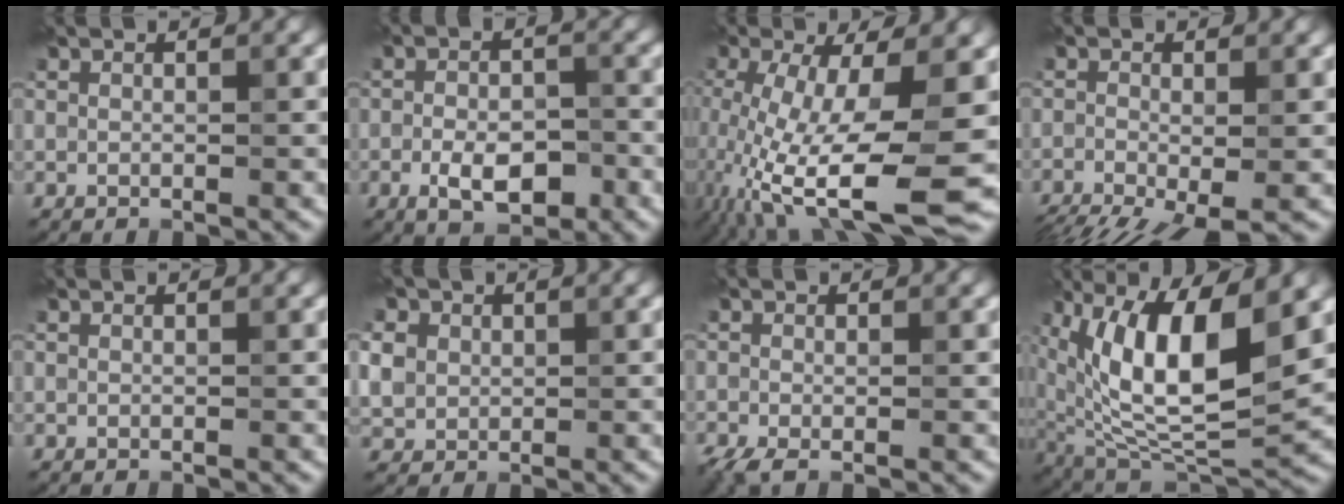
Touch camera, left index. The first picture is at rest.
{"total": 4.9, "force": [-1.8, 2.5, 3.7], "torque": [-0.061, 0.000, -0.033]}
{"total": 14.1, "force": [-3.8, 4.2, 12.9], "torque": [-0.246, -0.023, -0.060]}
{"total": 8.5, "force": [-5.0, 3.1, 6.1], "torque": [-0.094, -0.035, -0.070]}
{"total": 0.0}
{"total": 5.1, "force": [1.6, 4.3, 2.4], "torque": [-0.077, 0.020, 0.022]}
{"total": 2.1, "force": [-1.3, 0.5, 1.5], "torque": [-0.036, -0.008, -0.032]}
{"total": 13.3, "force": [3.7, 4.9, 11.8], "torque": [-0.207, -0.004, 0.067]}